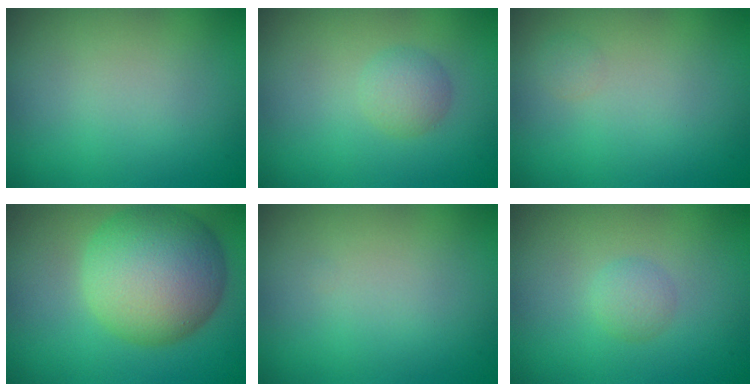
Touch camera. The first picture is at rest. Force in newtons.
{"total": 1.8, "press": 1.8, "slide": 0.1}
{"total": 0.6, "press": 0.6, "slide": 0.0}
{"total": 10.0, "press": 10.0, "slide": 0.2}
{"total": 0.0}
{"total": 1.4, "press": 1.4, "slide": 0.0}